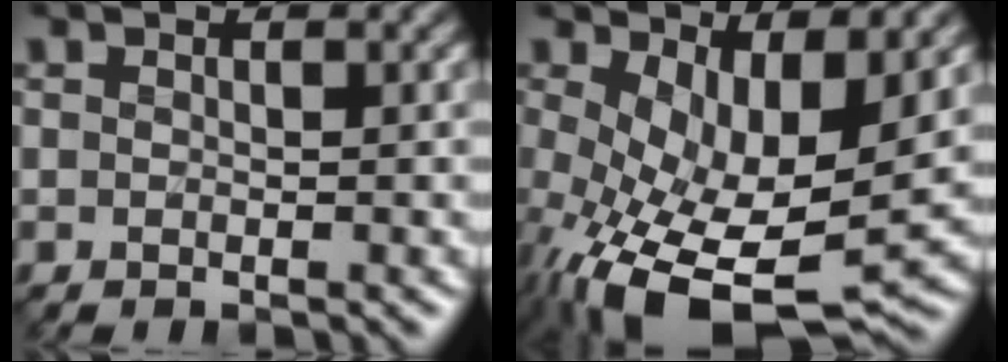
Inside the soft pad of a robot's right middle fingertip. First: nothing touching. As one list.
[{"total": 10.8, "force": [-1.7, 5.0, 9.4], "torque": [-0.185, -0.036, -0.010]}]